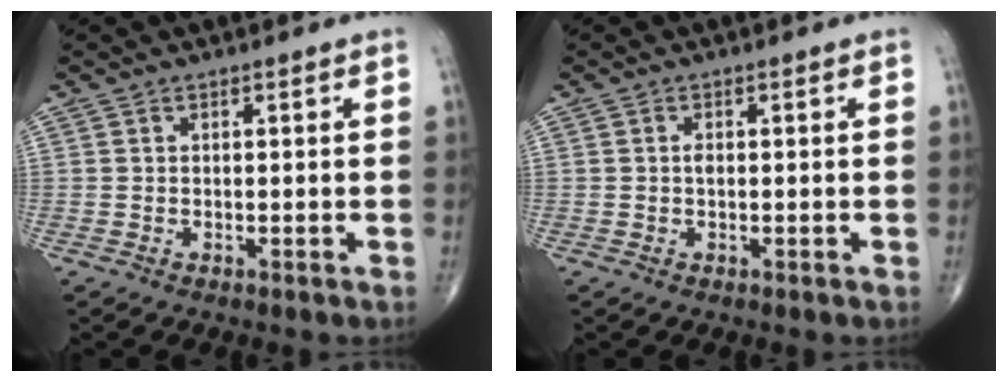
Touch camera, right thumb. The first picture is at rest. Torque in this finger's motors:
{"motor_torque": [0.68, 0.59, 0.35, -0.31, 0.01]}